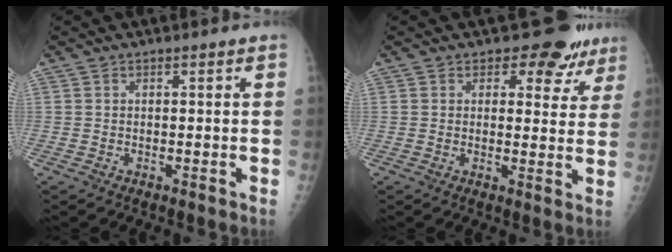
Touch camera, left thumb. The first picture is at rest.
{"total": 8.4, "force": [6.2, 5.1, 2.5], "torque": [0.018, -0.030, 0.059]}